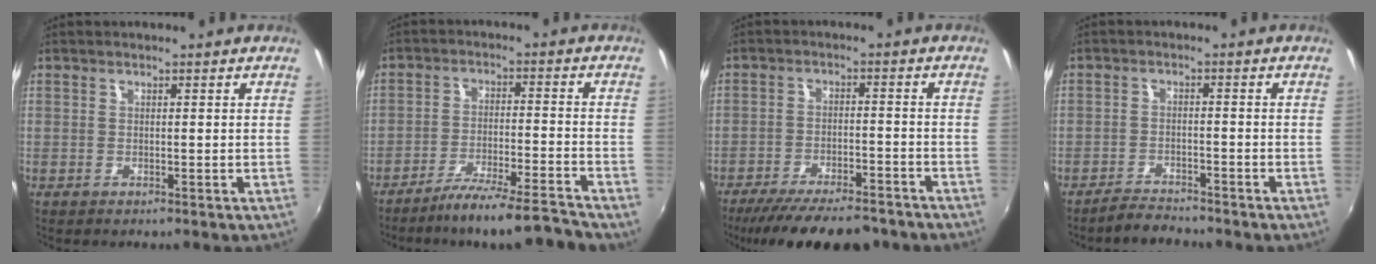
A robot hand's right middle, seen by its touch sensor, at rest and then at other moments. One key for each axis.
{"total": 10.6, "fx": -9.5, "fy": -0.7, "fz": 4.6, "tx": -0.094, "ty": -0.009, "tz": -0.161}
{"total": 16.3, "fx": -13.6, "fy": 4.1, "fz": 8.0, "tx": -0.159, "ty": -0.027, "tz": -0.200}
{"total": 3.7, "fx": -3.6, "fy": 0.6, "fz": 0.7, "tx": -0.031, "ty": 0.000, "tz": -0.063}